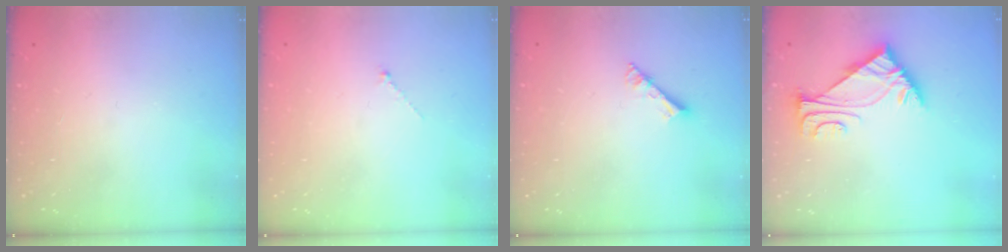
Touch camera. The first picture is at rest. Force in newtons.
{"total": 0.0}
{"total": 3.0, "press": 3.0, "slide": 0.4}
{"total": 5.7, "press": 5.6, "slide": 1.1}